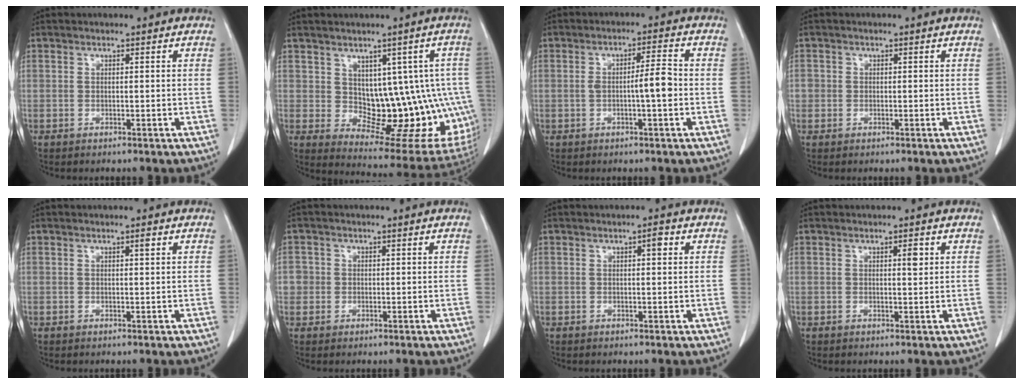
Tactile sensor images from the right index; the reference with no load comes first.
{"total": 14.9, "force": [0.1, 7.9, 12.6], "torque": [-0.127, 0.014, 0.024]}
{"total": 4.7, "force": [-0.7, 0.5, 4.7], "torque": [-0.079, 0.010, -0.009]}
{"total": 1.7, "force": [-0.1, 1.6, 0.3], "torque": [0.002, 0.005, -0.003]}
{"total": 0.7, "force": [0.4, 0.1, 0.6], "torque": [-0.011, 0.002, 0.004]}
{"total": 2.5, "force": [-0.1, 2.5, 0.2], "torque": [0.012, 0.007, -0.004]}
{"total": 1.4, "force": [0.5, 0.4, 1.3], "torque": [-0.016, 0.004, 0.005]}
{"total": 1.5, "force": [0.5, 0.4, 1.3], "torque": [-0.021, 0.001, 0.008]}